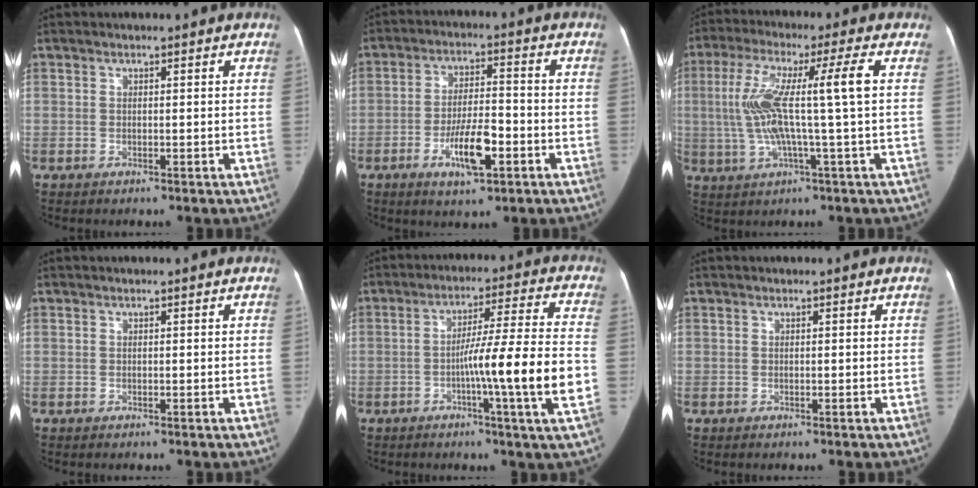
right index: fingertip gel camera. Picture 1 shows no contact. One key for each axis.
{"total": 8.7, "fx": -3.5, "fy": 2.4, "fz": 7.6, "tx": -0.142, "ty": 0.001, "tz": -0.057}
{"total": 12.3, "fx": 0.8, "fy": -0.6, "fz": 12.3, "tx": -0.243, "ty": 0.020, "tz": 0.011}
{"total": 0.0}
{"total": 13.9, "fx": -3.4, "fy": -1.7, "fz": 13.3, "tx": -0.213, "ty": -0.005, "tz": -0.061}
{"total": 0.0}